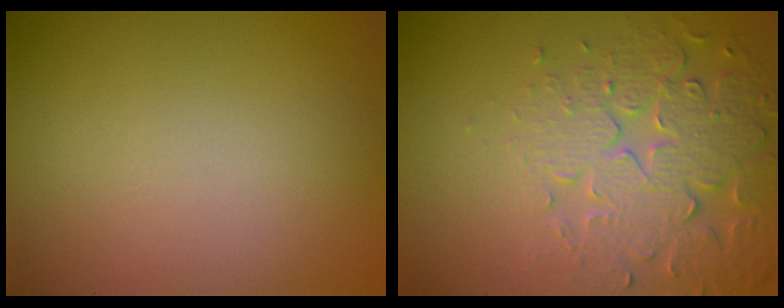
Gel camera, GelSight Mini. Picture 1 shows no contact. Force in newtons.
{"total": 4.8, "press": 4.3, "slide": 2.1}